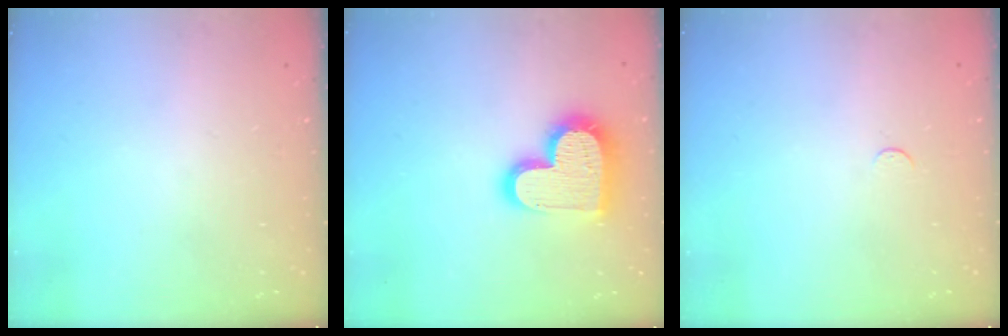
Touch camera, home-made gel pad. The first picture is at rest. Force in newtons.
{"total": 17.1, "press": 17.0, "slide": 1.2}
{"total": 2.4, "press": 2.4, "slide": 0.3}